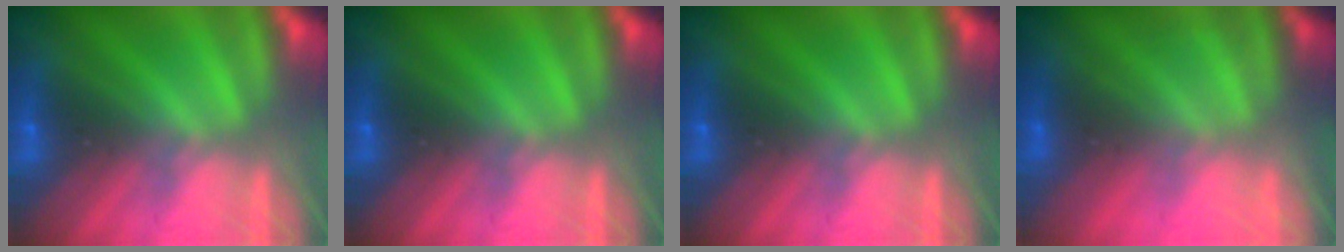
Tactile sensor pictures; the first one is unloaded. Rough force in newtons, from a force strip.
{"total": 0.0}
{"total": 0.0}
{"total": 2.2}